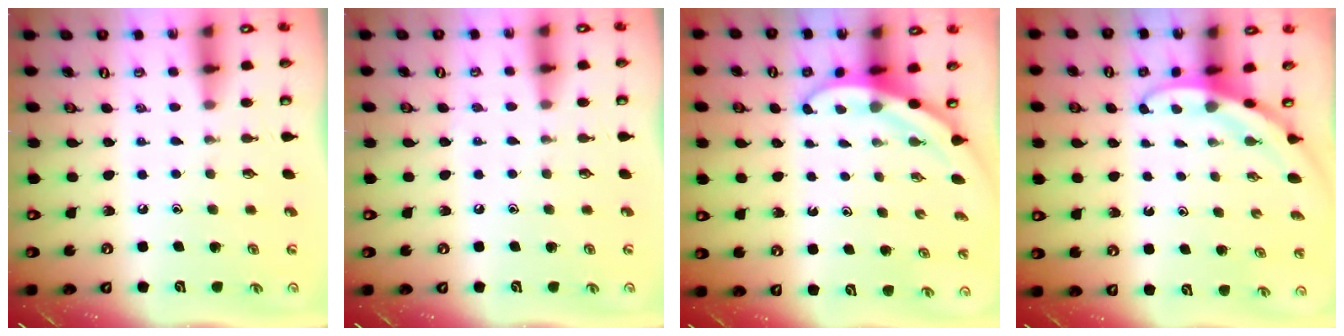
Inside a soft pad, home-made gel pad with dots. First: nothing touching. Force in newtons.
{"total": 3.0, "press": 2.9, "slide": 0.3}
{"total": 3.6, "press": 3.6, "slide": 0.2}
{"total": 3.3, "press": 3.3, "slide": 0.1}